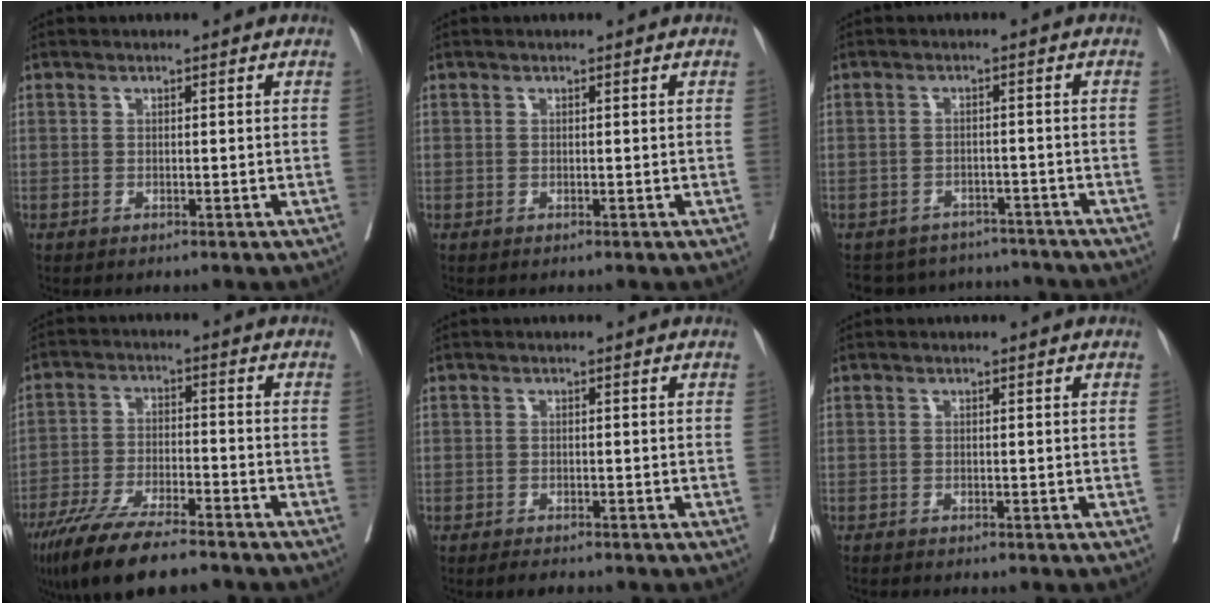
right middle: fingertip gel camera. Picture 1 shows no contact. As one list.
[{"total": 0.0}, {"total": 9.5, "force": [-8.9, 3.4, 0.7], "torque": [-0.009, 0.016, -0.111]}, {"total": 12.6, "force": [-9.8, 2.2, 7.5], "torque": [-0.131, -0.031, -0.169]}, {"total": 1.6, "force": [-1.4, 0.4, 0.7], "torque": [-0.015, -0.004, -0.020]}, {"total": 0.6, "force": [-0.6, 0.0, 0.1], "torque": [-0.007, -0.002, -0.013]}]